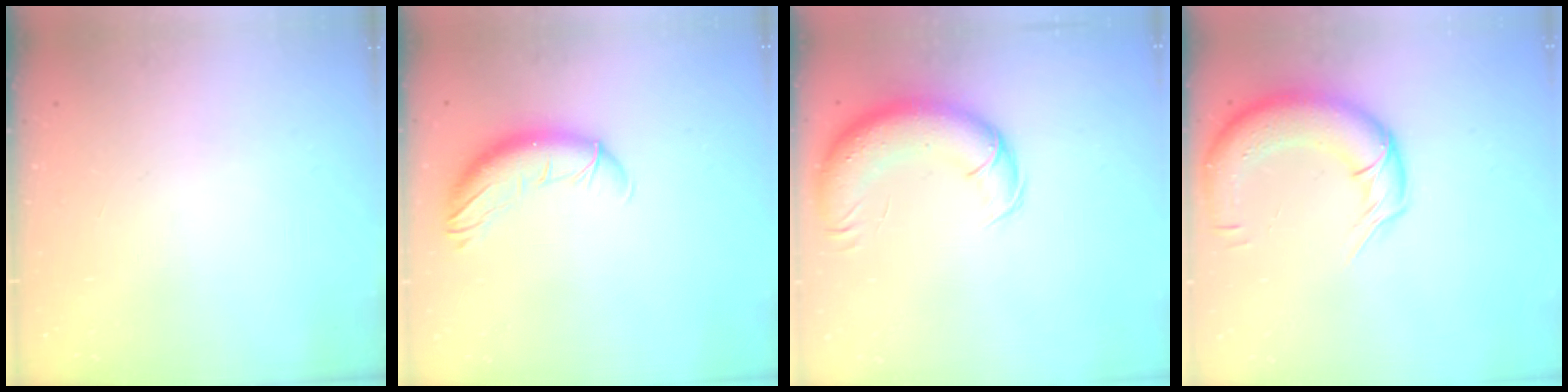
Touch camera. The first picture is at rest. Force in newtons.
{"total": 11.2, "press": 11.1, "slide": 1.7}
{"total": 13.8, "press": 13.2, "slide": 4.1}
{"total": 14.0, "press": 13.6, "slide": 3.1}